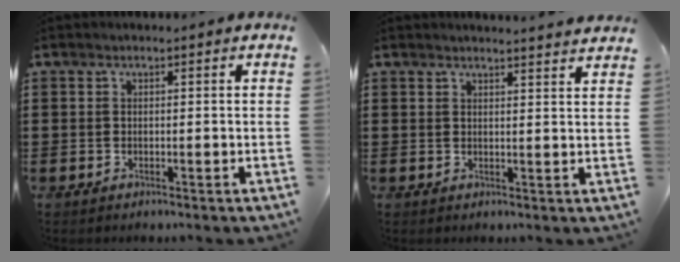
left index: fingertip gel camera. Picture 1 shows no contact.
{"total": 2.2, "force": [2.2, -0.3, 0.2], "torque": [-0.010, -0.006, 0.041]}